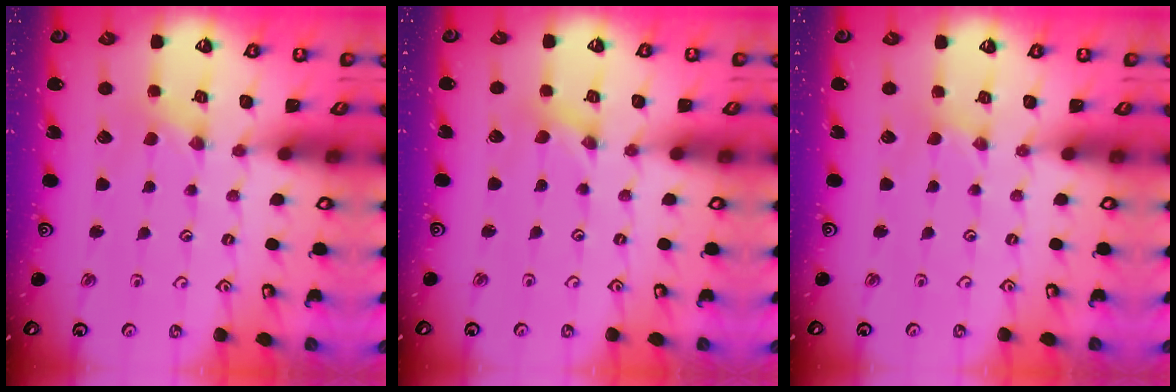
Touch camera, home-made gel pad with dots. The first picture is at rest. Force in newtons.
{"total": 0.0}
{"total": 0.0}